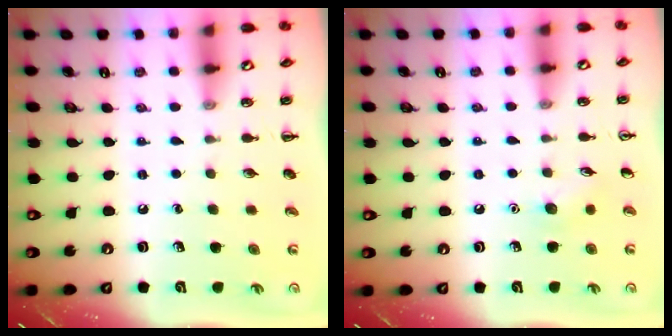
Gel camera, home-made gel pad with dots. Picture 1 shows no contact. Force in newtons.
{"total": 4.8, "press": 4.5, "slide": 1.5}